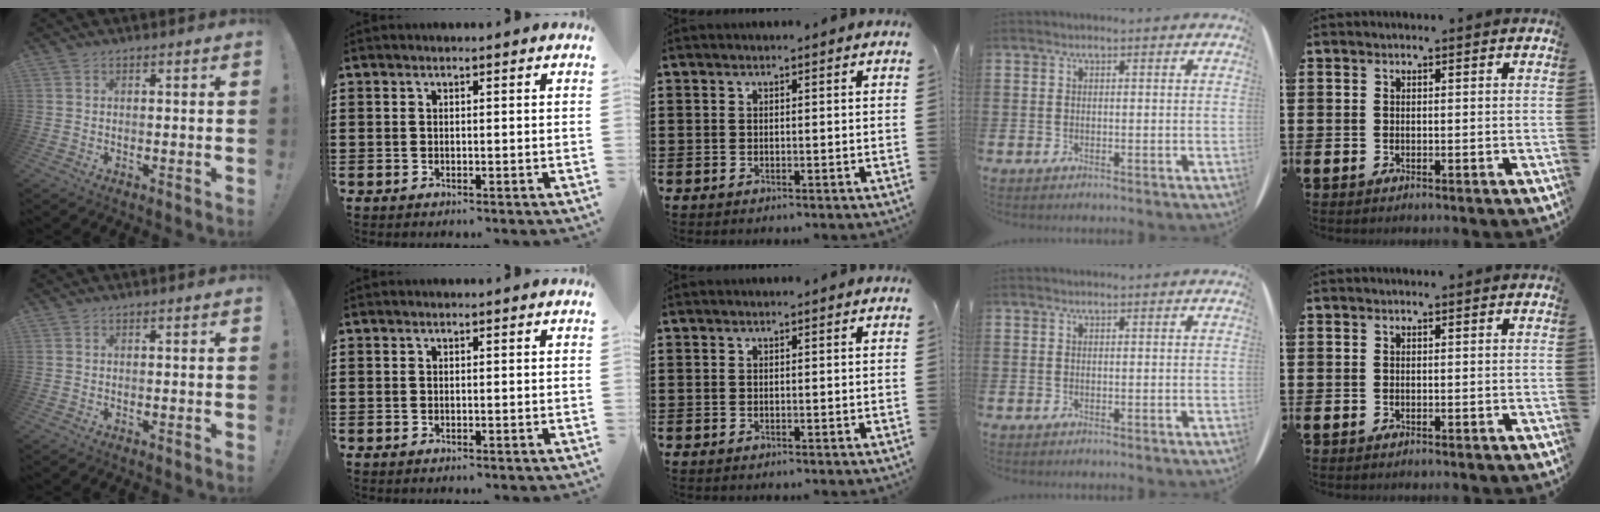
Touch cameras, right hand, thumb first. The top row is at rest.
{}